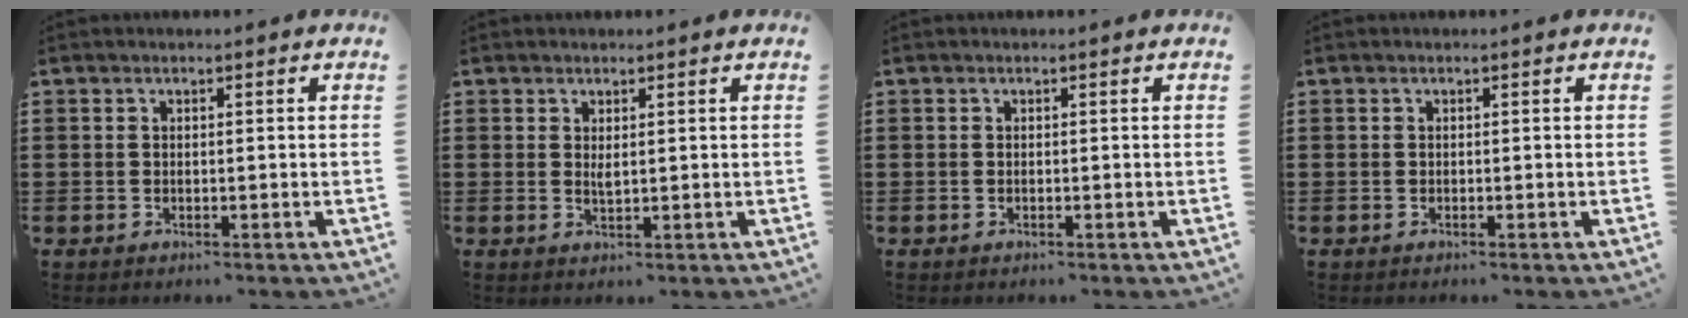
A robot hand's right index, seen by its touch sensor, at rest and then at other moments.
{"total": 1.5, "force": [0.8, 0.3, 1.3], "torque": [-0.026, 0.002, 0.014]}
{"total": 0.0}
{"total": 0.0}